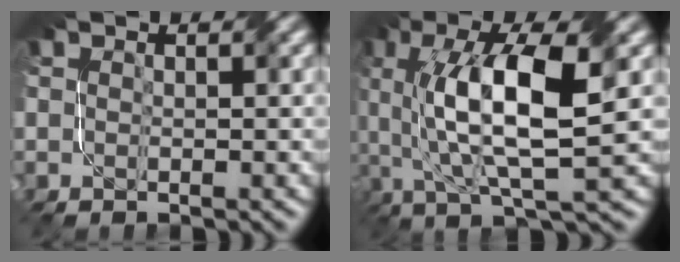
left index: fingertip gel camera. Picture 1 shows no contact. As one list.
[{"total": 11.0, "force": [1.1, 3.5, 10.4], "torque": [-0.180, 0.009, 0.025]}]